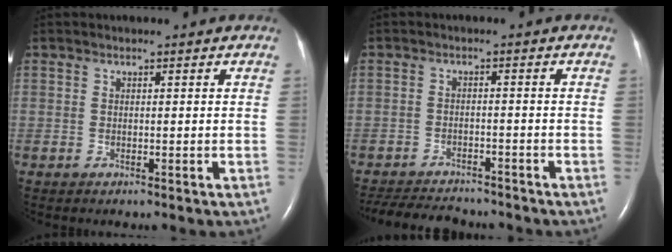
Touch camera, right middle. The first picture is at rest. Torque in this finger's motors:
{"motor_torque": [0.27, -0.33, 0.01, 0.01]}